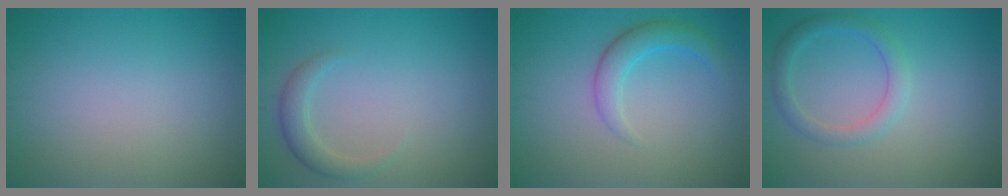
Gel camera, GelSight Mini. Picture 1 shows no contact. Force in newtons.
{"total": 2.0, "press": 2.0, "slide": 0.2}
{"total": 2.8, "press": 2.8, "slide": 0.1}
{"total": 2.4, "press": 2.4, "slide": 0.1}